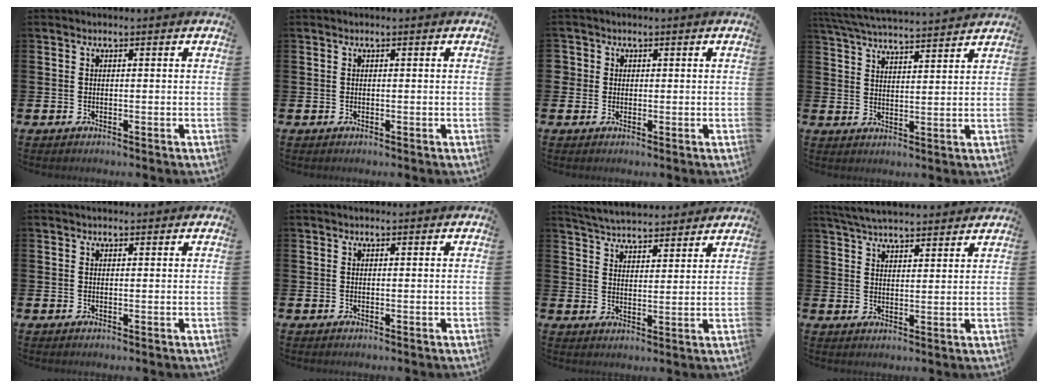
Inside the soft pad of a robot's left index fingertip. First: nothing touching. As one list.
[{"total": 0.0}, {"total": 1.7, "force": [0.7, 1.5, -0.1], "torque": [0.007, 0.004, 0.009]}, {"total": 6.0, "force": [5.8, 0.3, 1.3], "torque": [-0.049, -0.034, 0.105]}, {"total": 1.2, "force": [1.1, 0.5, 0.2], "torque": [0.005, 0.001, 0.018]}, {"total": 0.6, "force": [0.6, 0.1, 0.1], "torque": [0.005, -0.002, 0.009]}, {"total": 5.2, "force": [5.2, 0.7, 0.2], "torque": [-0.021, -0.034, 0.091]}, {"total": 5.3, "force": [5.2, 0.5, 0.8], "torque": [-0.038, -0.023, 0.096]}]